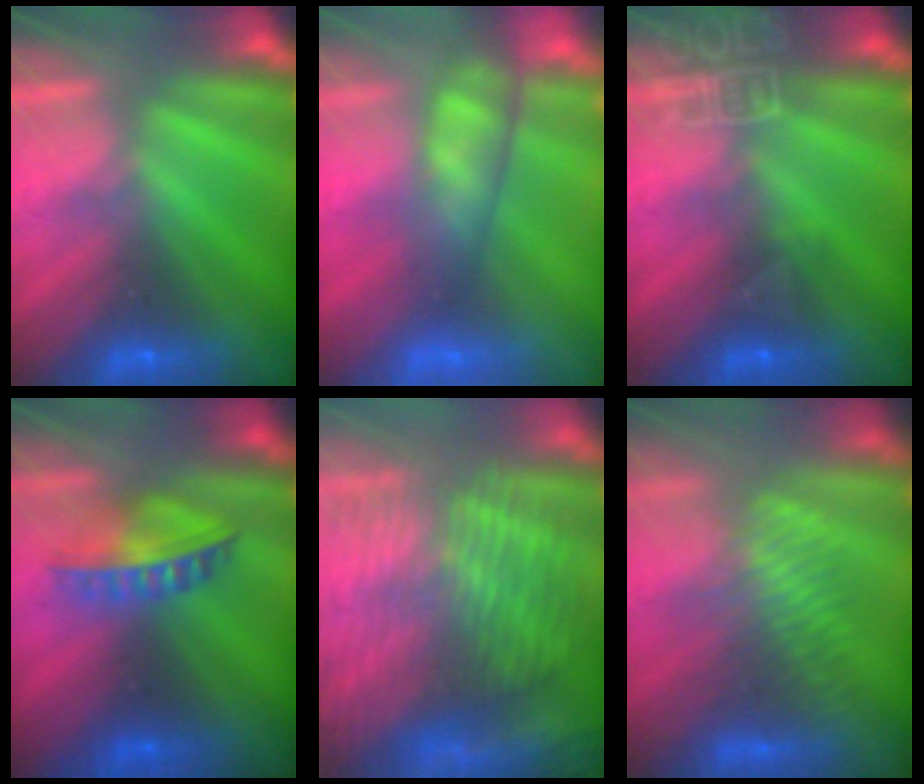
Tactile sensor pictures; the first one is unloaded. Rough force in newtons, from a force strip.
{"total": 4.0}
{"total": 8.0}
{"total": 6.4}
{"total": 6.8}
{"total": 3.0}